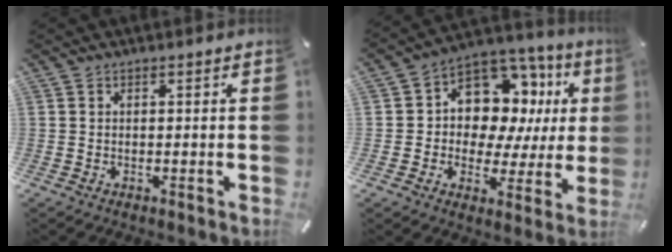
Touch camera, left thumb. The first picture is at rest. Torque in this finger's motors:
{"motor_torque": [0.69, 0.60, 0.80, 0.27, 0.38]}